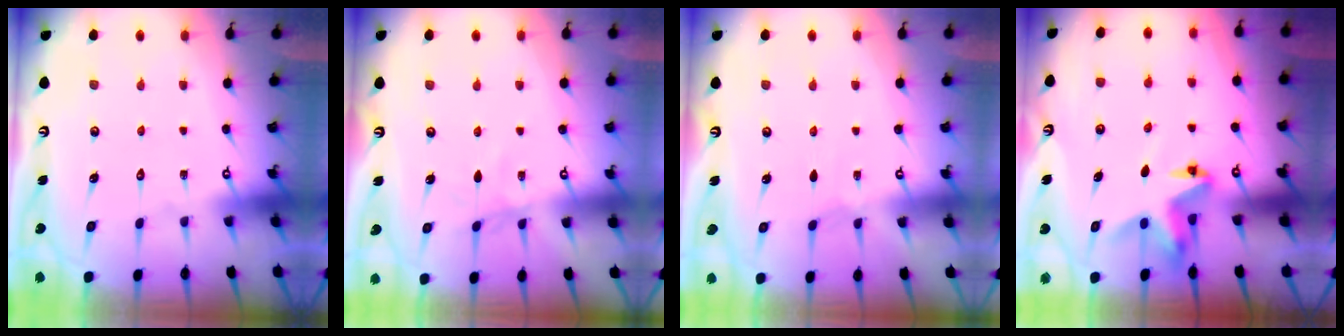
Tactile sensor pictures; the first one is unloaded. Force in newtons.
{"total": 2.7, "press": 2.7, "slide": 0.4}
{"total": 1.7, "press": 1.7, "slide": 0.4}
{"total": 4.8, "press": 4.7, "slide": 0.3}